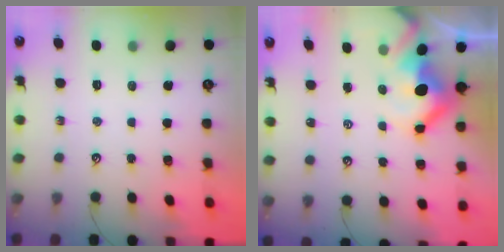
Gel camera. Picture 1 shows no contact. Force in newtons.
{"total": 9.4, "press": 9.4, "slide": 1.2}